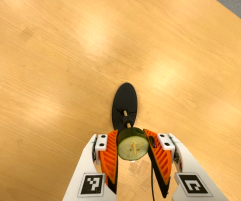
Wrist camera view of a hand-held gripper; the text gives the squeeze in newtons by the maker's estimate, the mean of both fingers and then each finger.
{"total": 11.8, "left": 11.8, "right": 11.8}